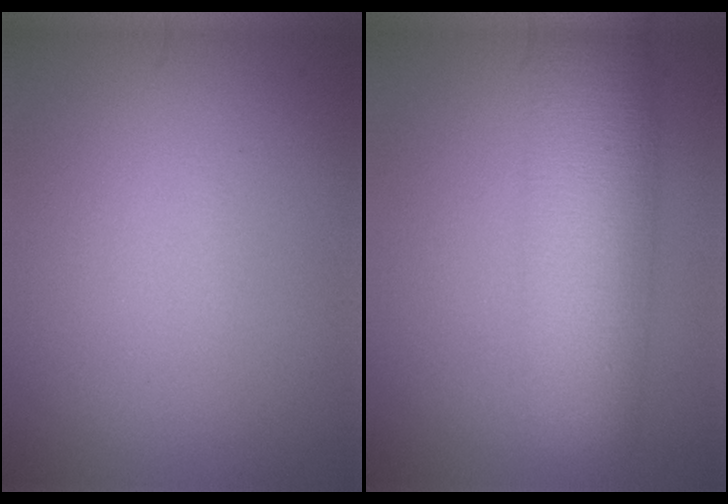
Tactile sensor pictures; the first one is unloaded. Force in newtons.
{"total": 7.9, "press": 7.9, "slide": 0.1}